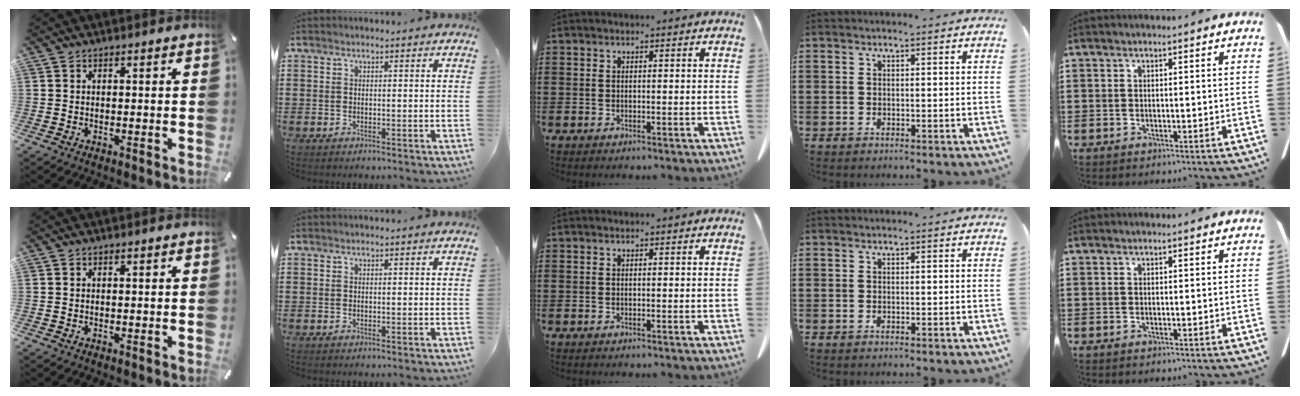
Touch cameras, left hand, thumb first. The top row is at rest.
{}